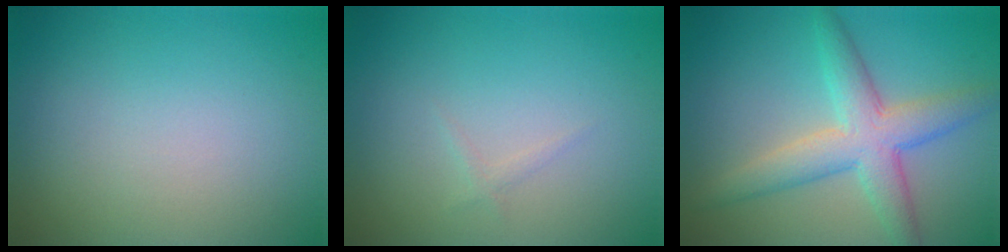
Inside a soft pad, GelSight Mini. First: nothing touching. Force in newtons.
{"total": 0.6, "press": 0.6, "slide": 0.1}
{"total": 5.5, "press": 5.5, "slide": 0.2}